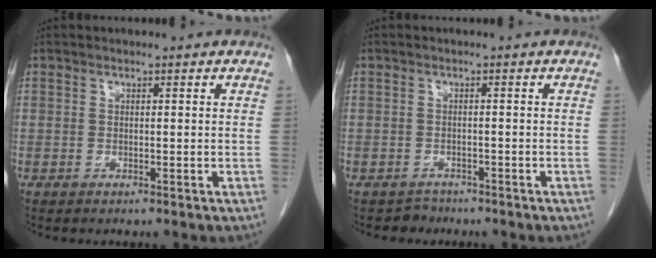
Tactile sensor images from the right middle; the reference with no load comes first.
{"total": 1.6, "force": [-1.3, 0.7, -0.6], "torque": [0.005, -0.001, -0.022]}